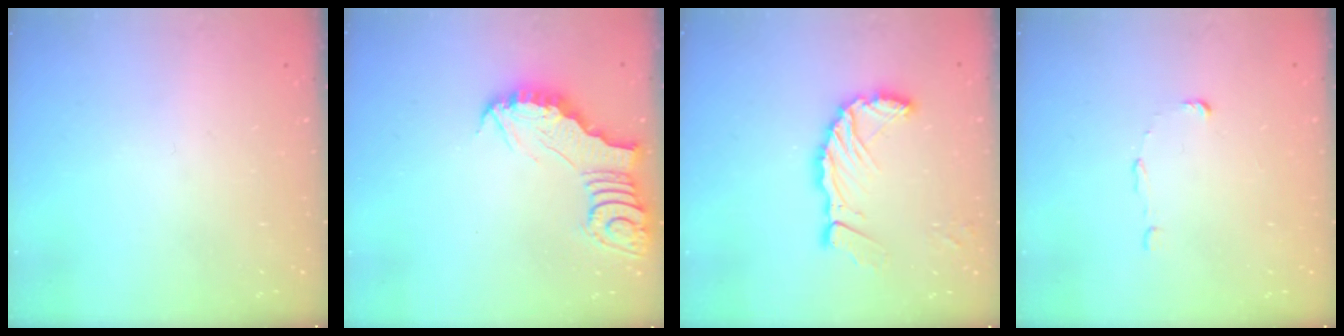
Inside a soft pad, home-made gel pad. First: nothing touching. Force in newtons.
{"total": 3.4, "press": 3.3, "slide": 0.5}
{"total": 8.9, "press": 8.8, "slide": 1.1}
{"total": 5.0, "press": 5.0, "slide": 0.3}